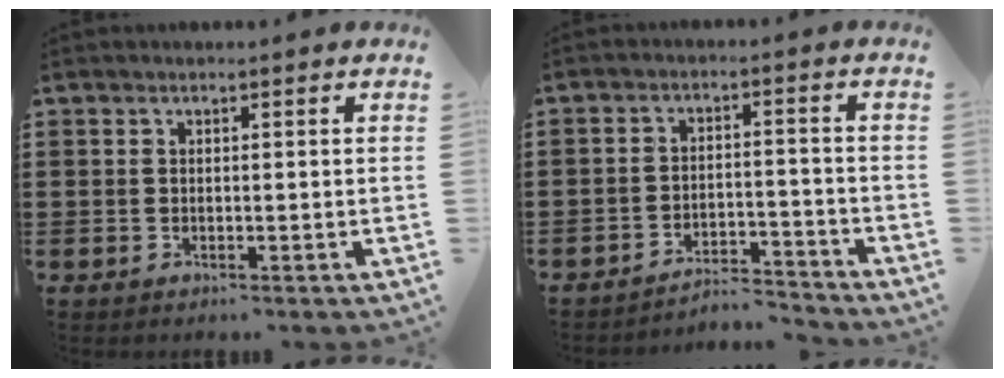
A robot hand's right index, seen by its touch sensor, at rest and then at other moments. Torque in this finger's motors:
{"motor_torque": [-0.09, -0.50, -0.23, -0.21]}